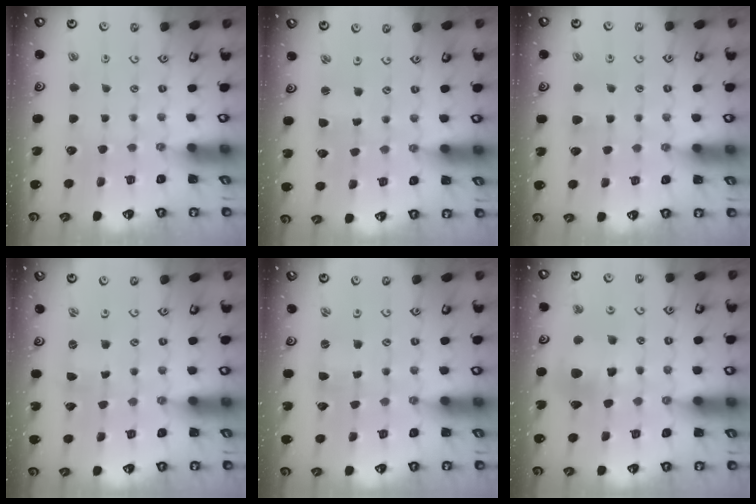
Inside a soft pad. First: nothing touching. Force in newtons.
{"total": 1.9, "press": 1.9, "slide": 0.3}
{"total": 4.1, "press": 4.1, "slide": 0.5}
{"total": 0.0}
{"total": 0.0}
{"total": 8.9, "press": 8.9, "slide": 1.1}